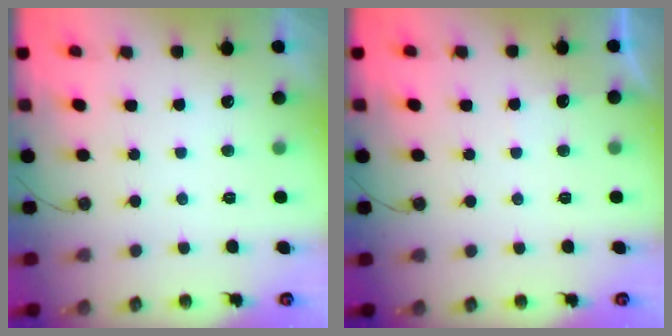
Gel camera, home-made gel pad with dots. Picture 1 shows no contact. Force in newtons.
{"total": 2.1, "press": 2.1, "slide": 0.4}